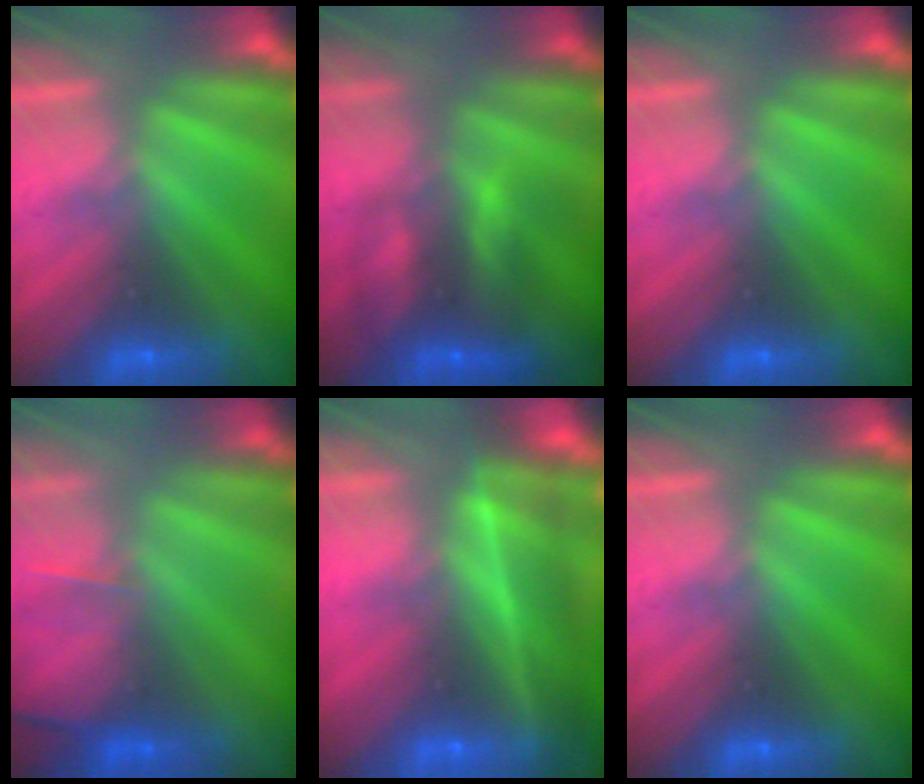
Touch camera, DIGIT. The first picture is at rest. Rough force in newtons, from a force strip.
{"total": 8.6}
{"total": 0.0}
{"total": 2.2}
{"total": 8.1}
{"total": 0.0}